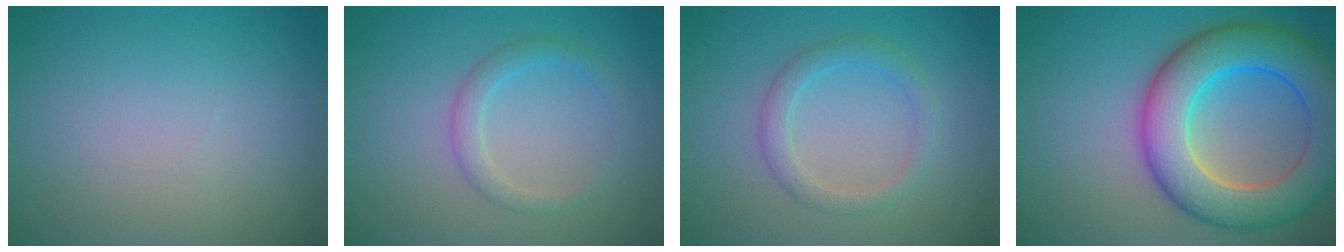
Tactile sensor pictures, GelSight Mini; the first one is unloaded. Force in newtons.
{"total": 2.0, "press": 2.0, "slide": 0.1}
{"total": 2.3, "press": 2.3, "slide": 0.1}
{"total": 10.3, "press": 10.3, "slide": 0.4}